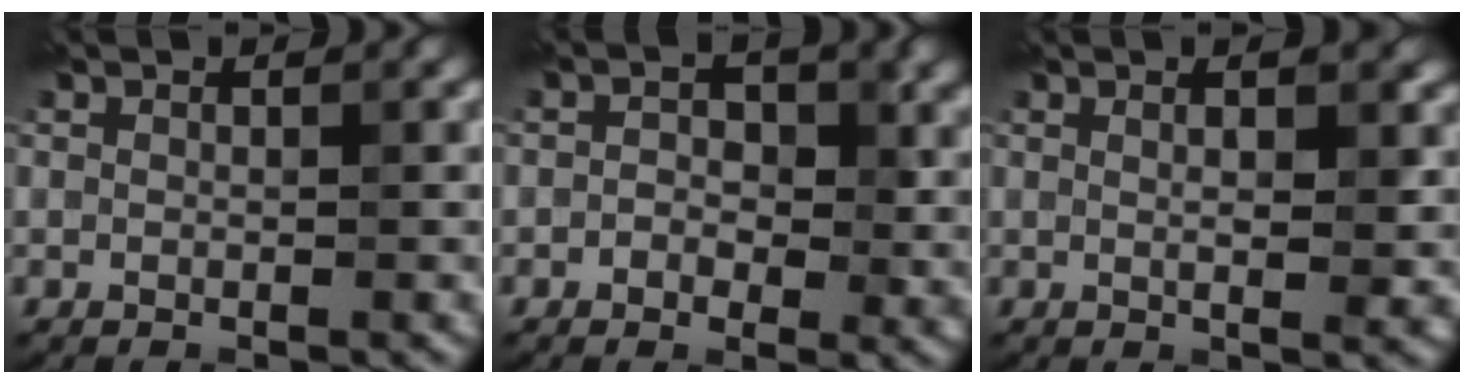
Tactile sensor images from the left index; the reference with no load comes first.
{"total": 2.8, "force": [-0.2, 2.1, 1.9], "torque": [-0.020, -0.002, -0.011]}
{"total": 4.1, "force": [1.3, 1.4, 3.6], "torque": [-0.031, 0.009, 0.003]}